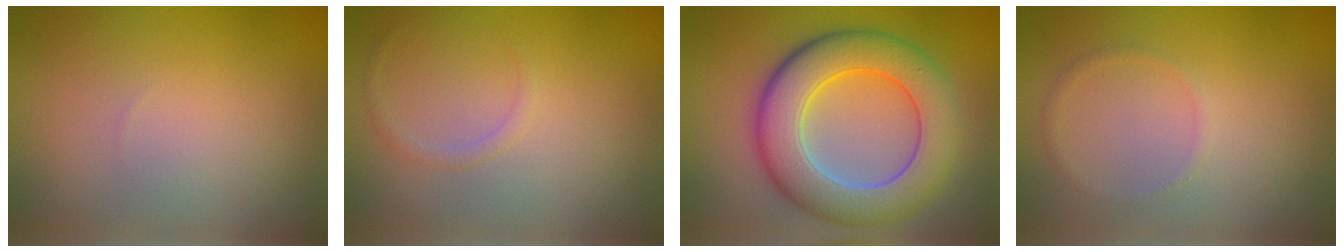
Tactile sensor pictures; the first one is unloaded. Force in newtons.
{"total": 0.8, "press": 0.8, "slide": 0.1}
{"total": 9.1, "press": 9.1, "slide": 0.5}
{"total": 0.8, "press": 0.8, "slide": 0.1}